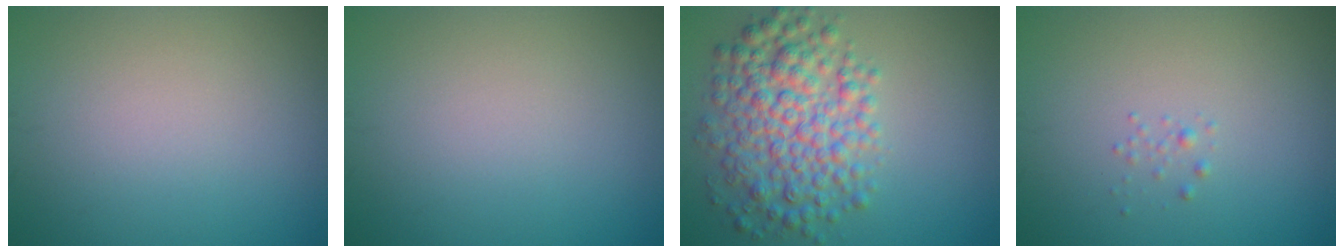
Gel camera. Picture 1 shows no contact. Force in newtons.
{"total": 0.0}
{"total": 6.5, "press": 6.5, "slide": 0.0}
{"total": 0.6, "press": 0.6, "slide": 0.0}